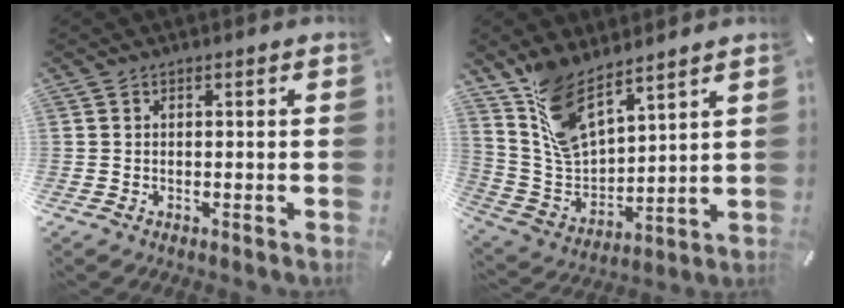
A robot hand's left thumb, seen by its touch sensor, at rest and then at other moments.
{"total": 11.6, "force": [9.4, 4.3, 5.2], "torque": [-0.140, -0.058, 0.179]}